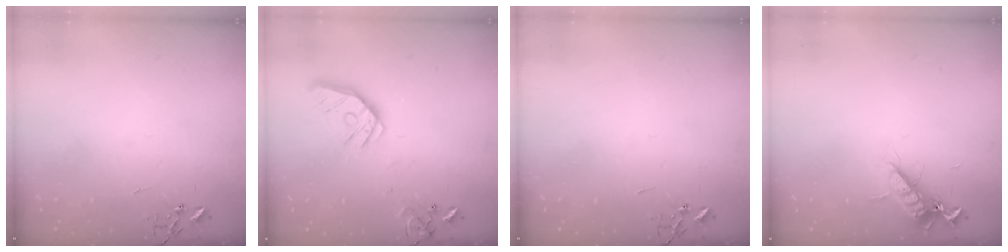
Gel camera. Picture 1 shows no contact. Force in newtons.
{"total": 15.8, "press": 15.5, "slide": 2.5}
{"total": 0.0}
{"total": 11.1, "press": 11.1, "slide": 1.3}